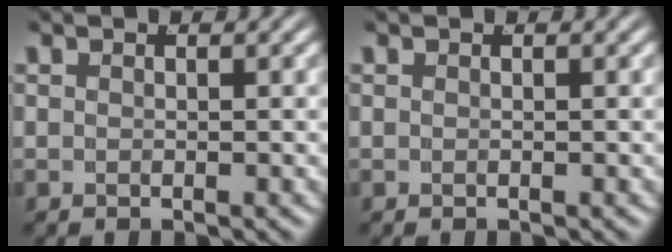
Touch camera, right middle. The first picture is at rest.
{"total": 0.0}